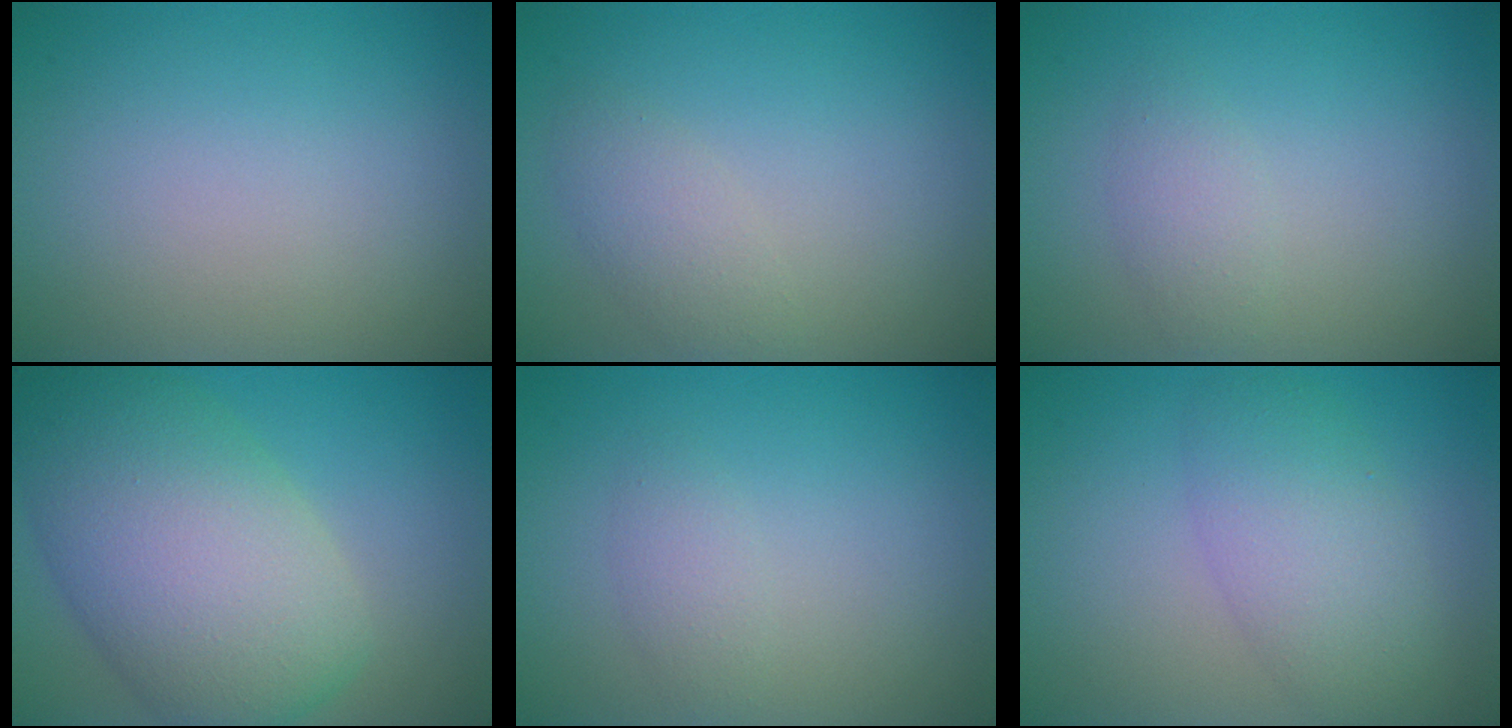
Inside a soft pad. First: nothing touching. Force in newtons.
{"total": 2.0, "press": 2.0, "slide": 0.2}
{"total": 1.6, "press": 1.6, "slide": 0.1}
{"total": 10.8, "press": 10.8, "slide": 0.3}
{"total": 1.4, "press": 1.4, "slide": 0.1}
{"total": 4.5, "press": 4.5, "slide": 0.2}